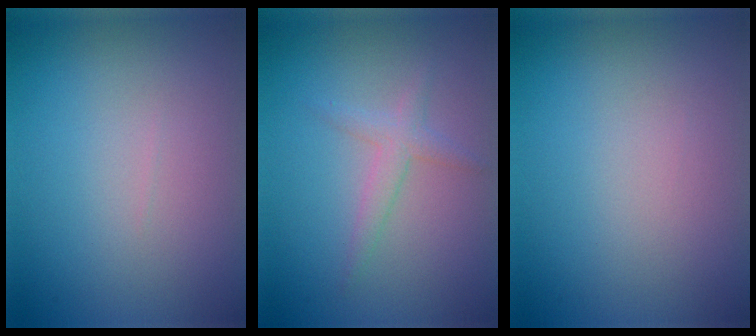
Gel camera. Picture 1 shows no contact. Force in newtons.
{"total": 1.8, "press": 1.8, "slide": 0.0}
{"total": 0.0}